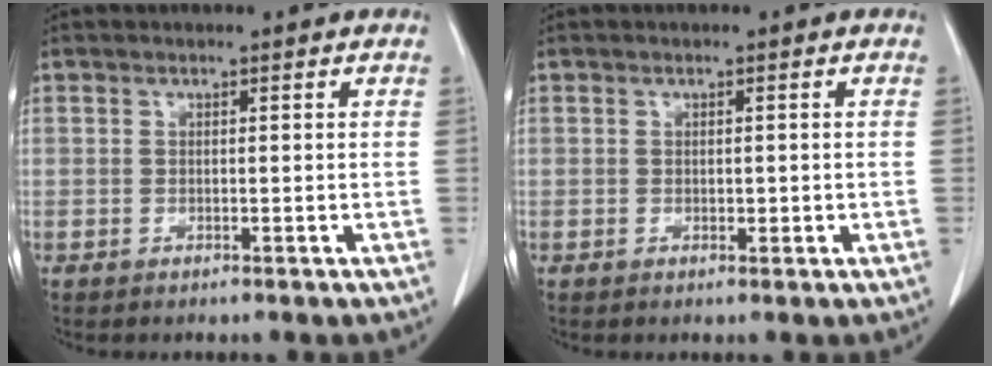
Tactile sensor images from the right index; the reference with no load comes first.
{"total": 1.0, "force": [-0.2, 0.6, 0.7], "torque": [-0.009, 0.000, 0.000]}